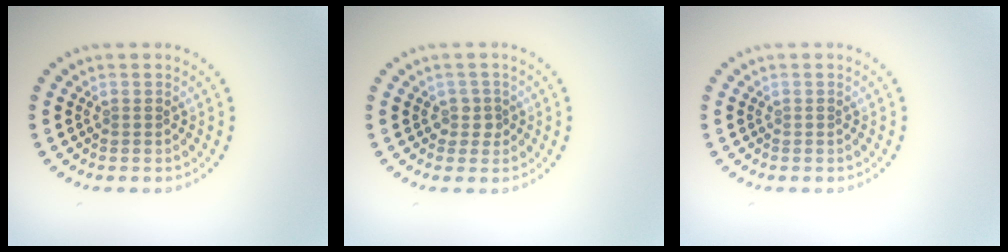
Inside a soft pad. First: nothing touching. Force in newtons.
{"total": 1.4, "press": 1.2, "slide": 0.7}
{"total": 0.0}